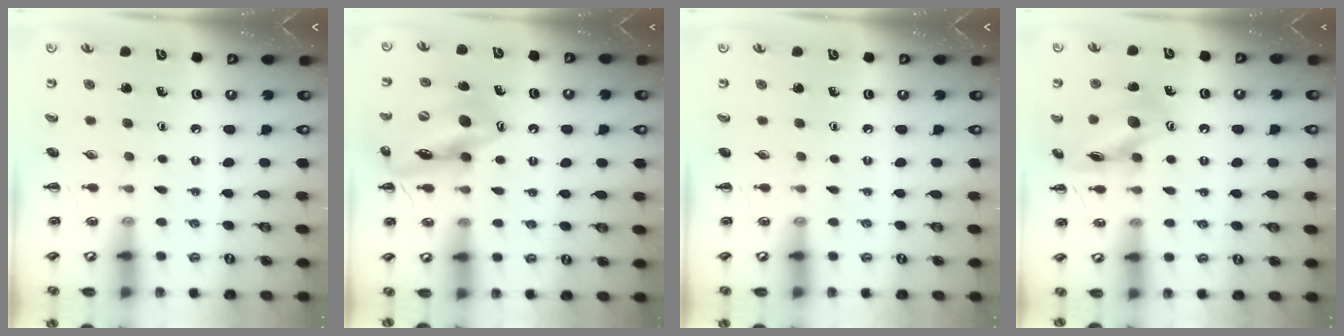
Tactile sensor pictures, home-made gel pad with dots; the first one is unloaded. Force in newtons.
{"total": 15.2, "press": 15.0, "slide": 2.4}
{"total": 0.0}
{"total": 14.6, "press": 14.6, "slide": 0.9}